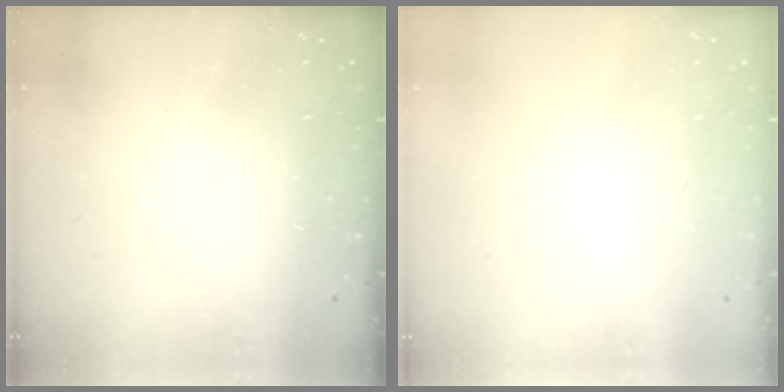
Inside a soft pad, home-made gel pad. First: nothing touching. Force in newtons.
{"total": 0.0}